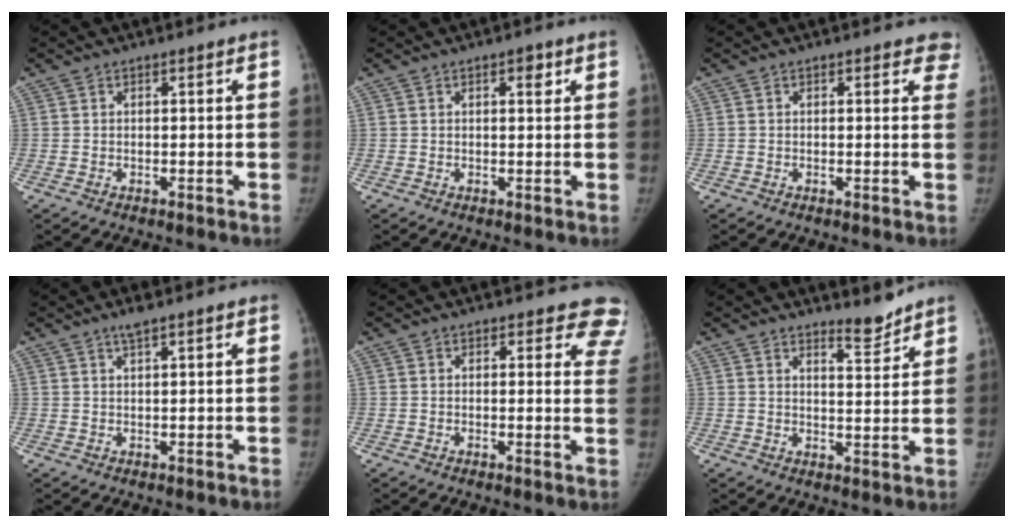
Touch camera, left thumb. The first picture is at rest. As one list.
[{"total": 1.8, "force": [1.0, 0.9, 1.2], "torque": [-0.005, -0.001, 0.011]}, {"total": 3.7, "force": [3.2, 1.8, 0.9], "torque": [0.027, -0.012, 0.016]}, {"total": 2.0, "force": [1.4, 0.3, 1.3], "torque": [-0.019, -0.001, 0.026]}, {"total": 8.0, "force": [7.0, 3.6, 1.3], "torque": [0.044, -0.029, 0.041]}, {"total": 4.1, "force": [3.9, 0.7, 1.0], "torque": [0.001, -0.040, 0.063]}]